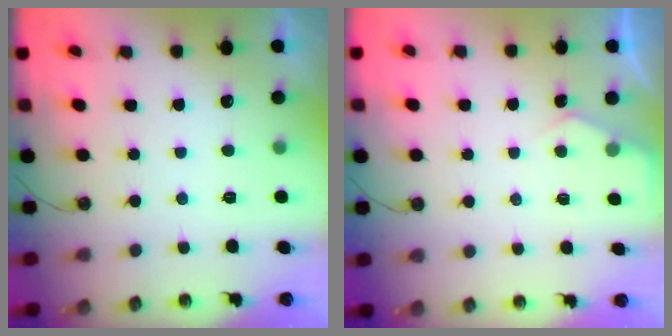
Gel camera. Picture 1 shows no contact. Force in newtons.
{"total": 3.6, "press": 3.6, "slide": 0.2}